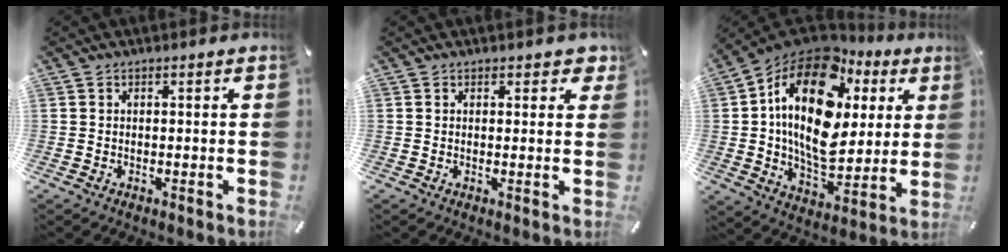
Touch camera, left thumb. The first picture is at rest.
{"total": 2.2, "force": [1.3, 1.4, 1.1], "torque": [-0.001, -0.003, 0.018]}
{"total": 23.5, "force": [6.1, 14.8, 17.2], "torque": [-0.307, -0.027, 0.098]}